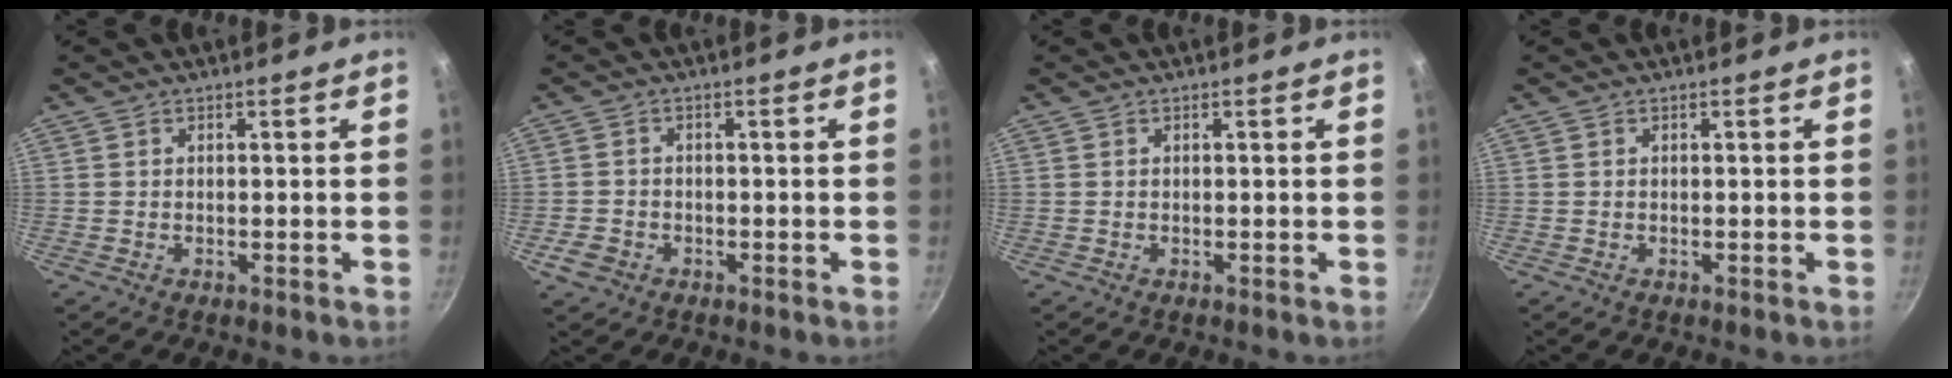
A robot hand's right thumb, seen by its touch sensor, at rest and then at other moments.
{"total": 3.5, "force": [-1.6, 2.8, 1.4], "torque": [-0.025, 0.015, -0.028]}
{"total": 0.0}
{"total": 0.0}